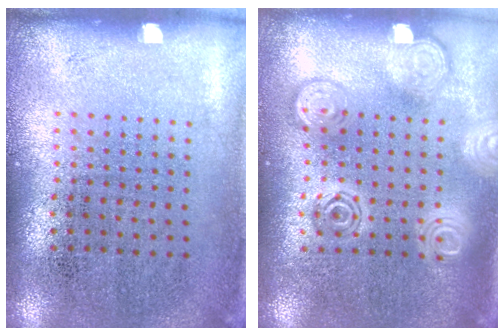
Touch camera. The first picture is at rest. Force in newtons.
{"total": 3.2, "press": 3.1, "slide": 0.5}